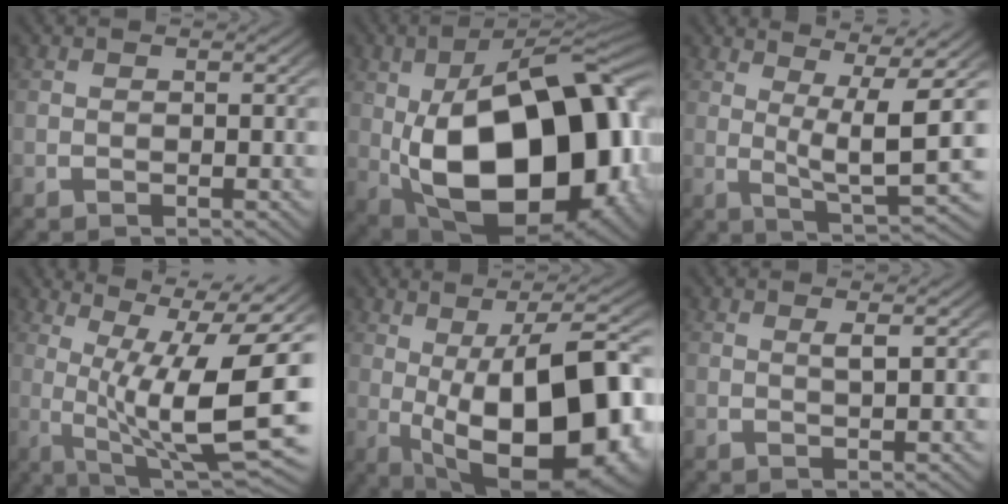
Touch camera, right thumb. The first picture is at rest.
{"total": 25.7, "force": [-3.1, 15.4, 20.3], "torque": [-0.360, -0.087, 0.002]}
{"total": 8.6, "force": [1.7, 3.5, 7.7], "torque": [-0.129, -0.021, 0.035]}
{"total": 16.4, "force": [1.5, 8.5, 13.9], "torque": [-0.211, -0.032, 0.035]}
{"total": 19.3, "force": [-2.2, 10.8, 15.9], "torque": [-0.264, -0.055, 0.009]}
{"total": 1.1, "force": [0.6, 0.1, 0.9], "torque": [-0.019, 0.001, 0.013]}